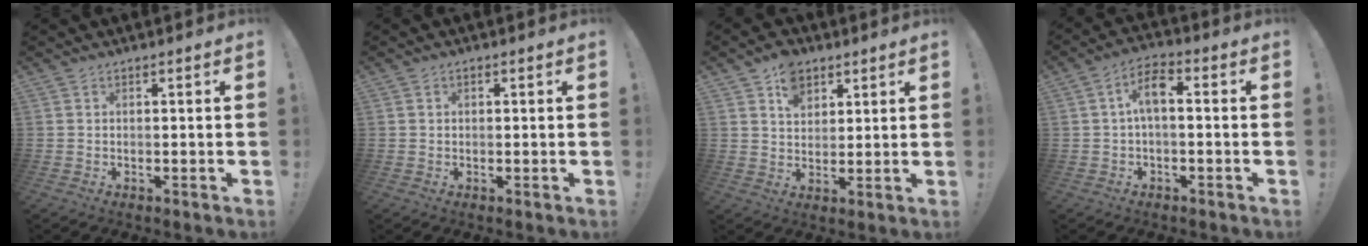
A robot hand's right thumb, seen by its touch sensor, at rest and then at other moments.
{"total": 0.7, "force": [0.0, 0.6, 0.4], "torque": [-0.007, 0.002, 0.000]}
{"total": 8.1, "force": [4.6, 5.8, 3.3], "torque": [-0.049, -0.017, 0.086]}
{"total": 6.9, "force": [0.0, 3.1, 6.2], "torque": [-0.117, 0.012, 0.001]}